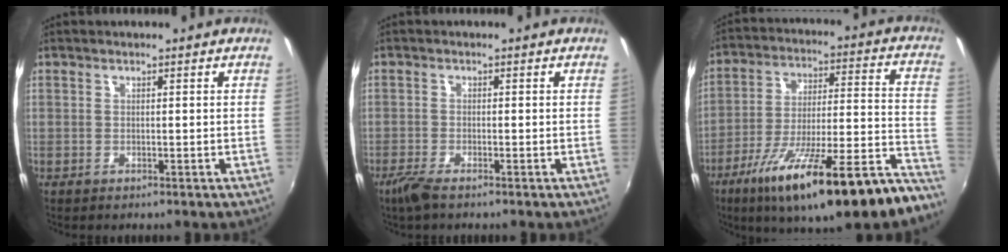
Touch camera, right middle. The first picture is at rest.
{"total": 3.4, "force": [-2.5, 0.5, 2.2], "torque": [-0.060, -0.009, -0.051]}
{"total": 26.9, "force": [-19.5, 4.5, 18.0], "torque": [-0.275, -0.050, -0.295]}